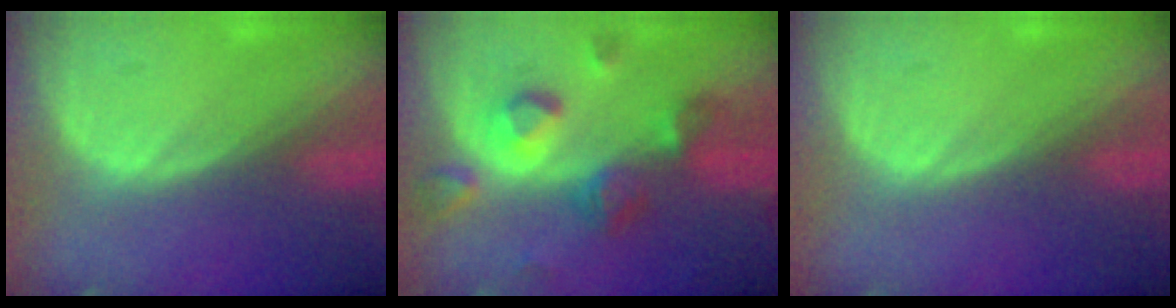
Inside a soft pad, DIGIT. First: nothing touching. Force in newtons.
{"total": 7.9, "press": 7.7, "slide": 2.0}
{"total": 0.0}